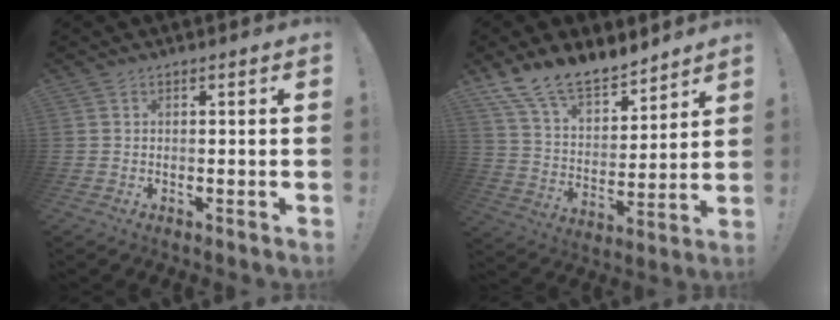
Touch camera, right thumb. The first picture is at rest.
{"total": 14.4, "force": [12.0, 6.0, 5.3], "torque": [-0.112, -0.090, 0.225]}